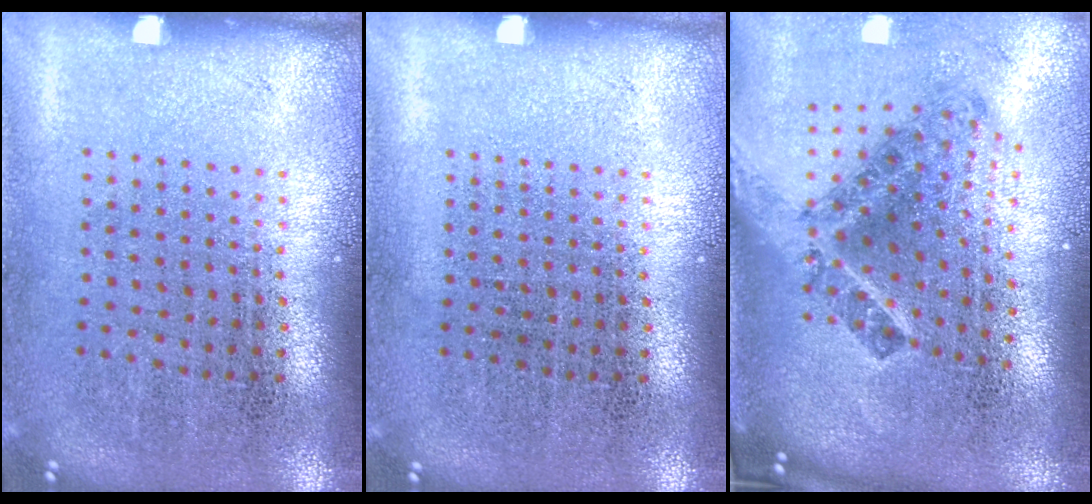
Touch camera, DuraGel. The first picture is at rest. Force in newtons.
{"total": 0.0}
{"total": 2.6, "press": 1.6, "slide": 2.1}